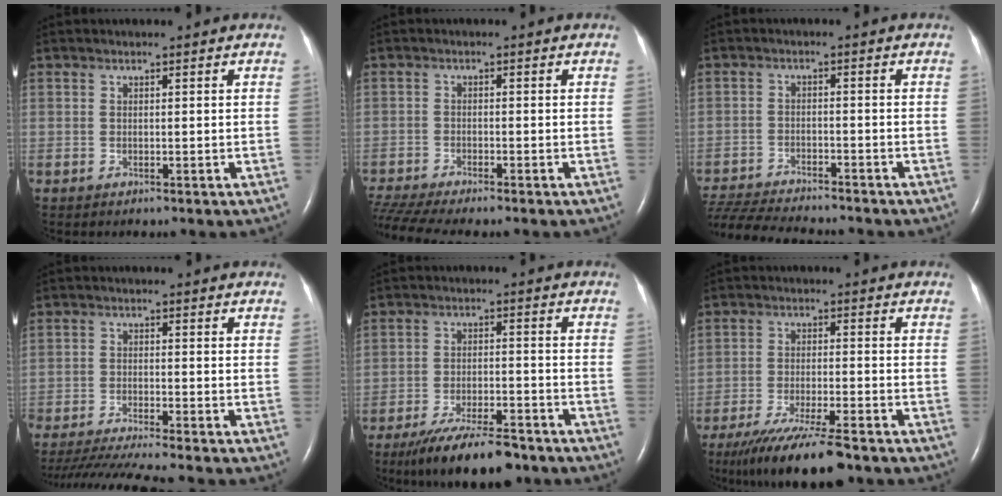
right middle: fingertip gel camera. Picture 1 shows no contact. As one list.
[{"total": 8.4, "force": [-7.4, 0.1, 3.9], "torque": [-0.075, -0.010, -0.125]}, {"total": 14.7, "force": [-13.4, 1.9, 5.7], "torque": [-0.126, -0.019, -0.207]}, {"total": 13.2, "force": [-11.8, -1.1, 5.9], "torque": [-0.089, -0.033, -0.195]}, {"total": 11.8, "force": [-9.3, 2.5, 6.8], "torque": [-0.114, -0.021, -0.151]}, {"total": 12.1, "force": [-9.2, 1.1, 7.8], "torque": [-0.137, -0.034, -0.151]}]